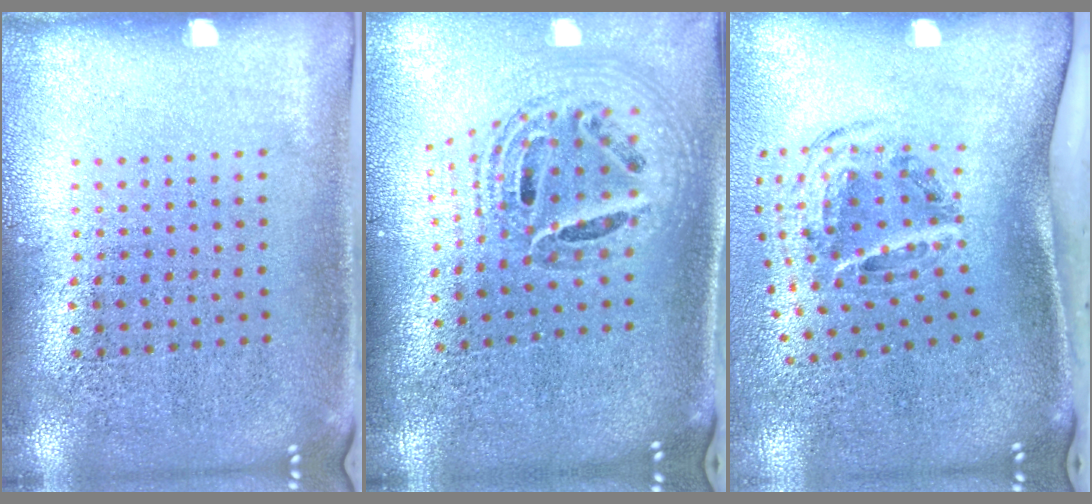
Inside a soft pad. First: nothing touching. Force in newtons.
{"total": 1.6, "press": 1.4, "slide": 0.8}
{"total": 2.0, "press": 1.2, "slide": 1.6}